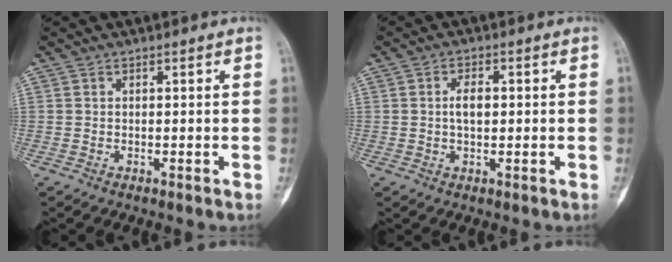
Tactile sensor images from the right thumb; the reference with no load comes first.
{"total": 4.0, "force": [0.4, 2.0, 3.4], "torque": [-0.060, 0.001, 0.005]}